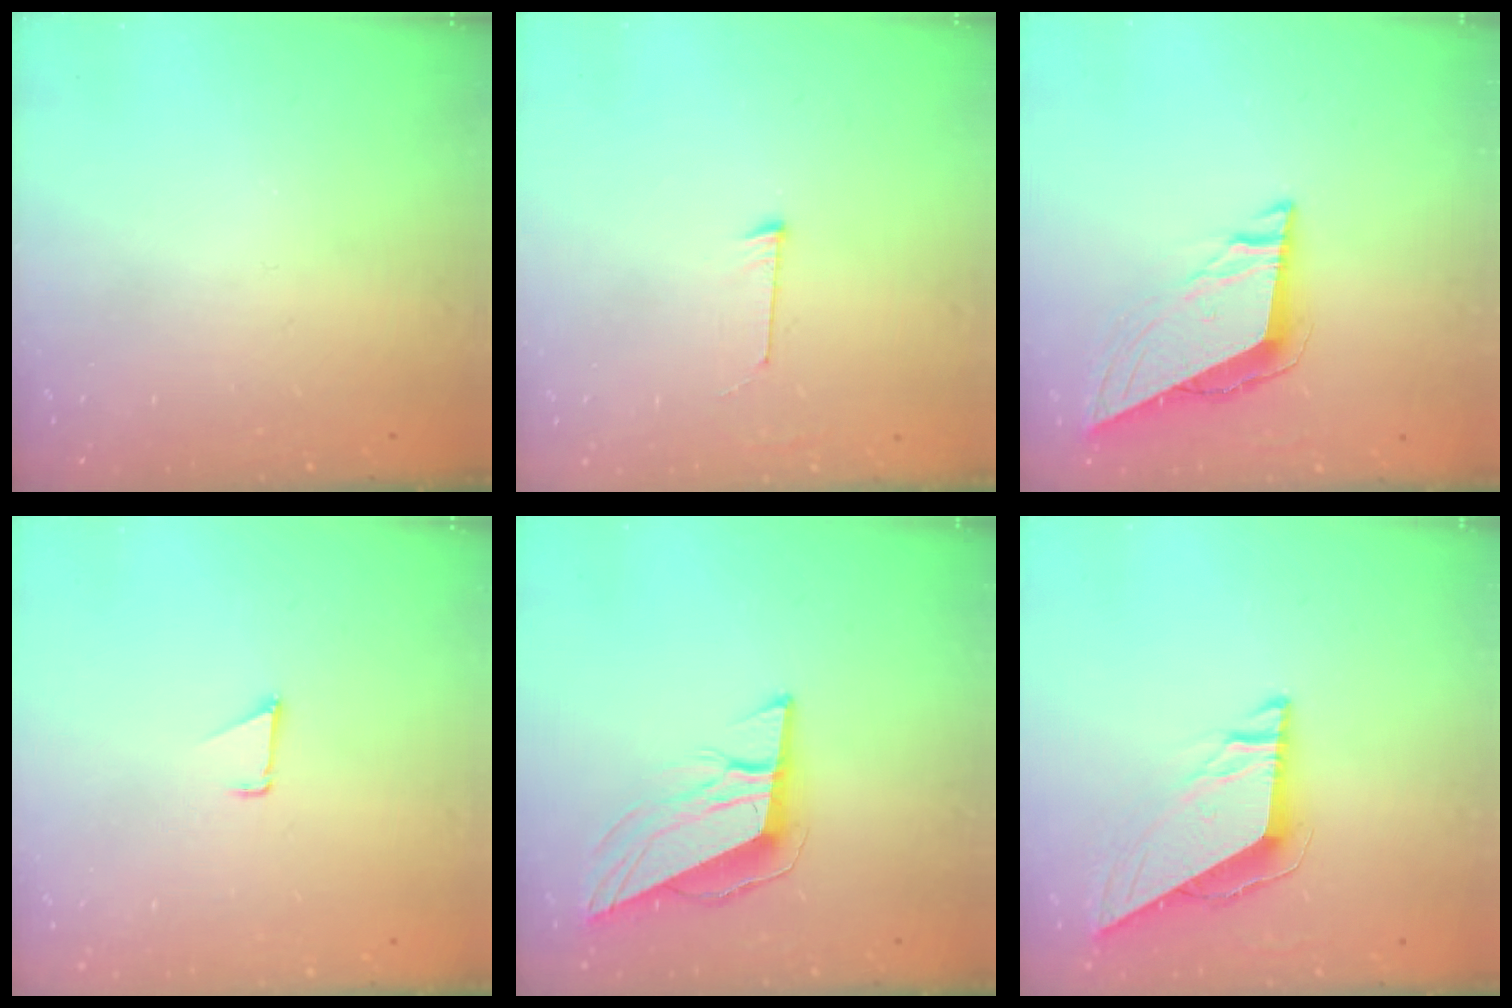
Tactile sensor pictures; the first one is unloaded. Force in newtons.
{"total": 3.3, "press": 3.3, "slide": 0.3}
{"total": 8.3, "press": 8.2, "slide": 1.5}
{"total": 0.9, "press": 0.9, "slide": 0.1}
{"total": 10.3, "press": 10.2, "slide": 1.9}
{"total": 8.1, "press": 8.1, "slide": 0.3}